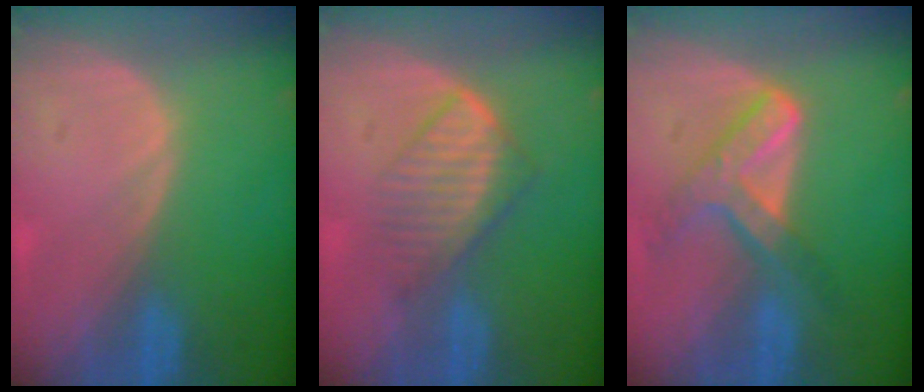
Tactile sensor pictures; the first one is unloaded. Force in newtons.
{"total": 5.9, "press": 5.8, "slide": 1.3}
{"total": 7.2, "press": 6.2, "slide": 3.8}